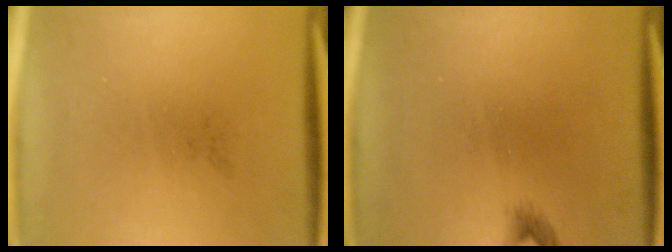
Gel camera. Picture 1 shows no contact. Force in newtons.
{"total": 0.9}